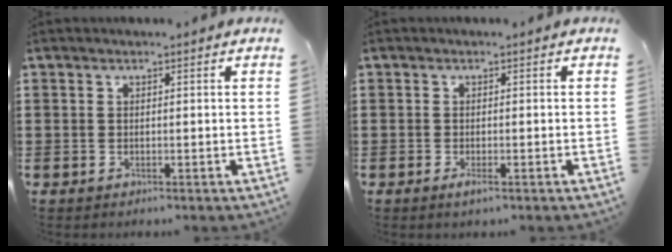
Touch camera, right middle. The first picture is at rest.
{"total": 1.0, "force": [-0.4, 0.2, 0.9], "torque": [-0.020, -0.005, -0.006]}